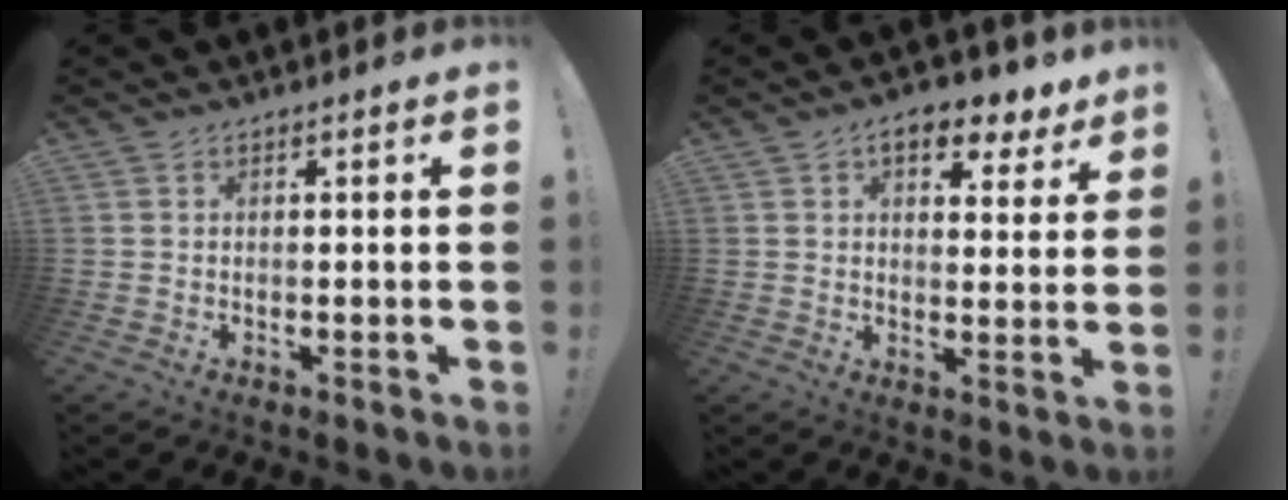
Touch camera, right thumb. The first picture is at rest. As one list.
[{"total": 8.3, "force": [5.4, 3.8, 5.0], "torque": [-0.064, -0.025, 0.094]}]